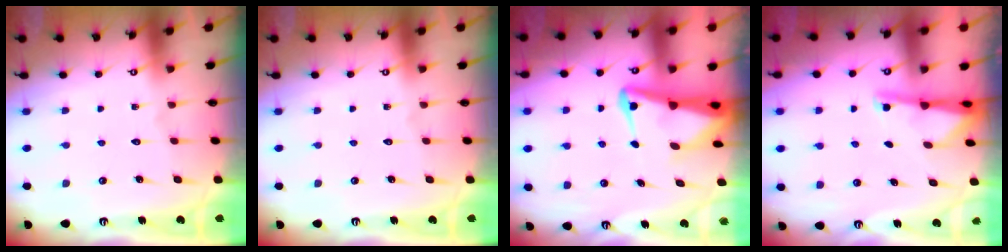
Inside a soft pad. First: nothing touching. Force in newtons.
{"total": 0.0}
{"total": 5.3, "press": 5.2, "slide": 0.9}
{"total": 2.9, "press": 2.8, "slide": 0.5}